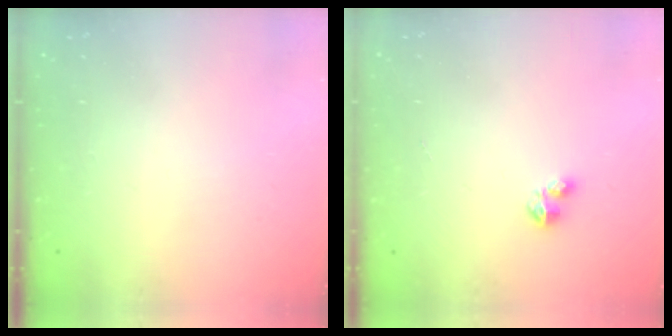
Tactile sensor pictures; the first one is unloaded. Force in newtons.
{"total": 2.1, "press": 2.1, "slide": 0.2}